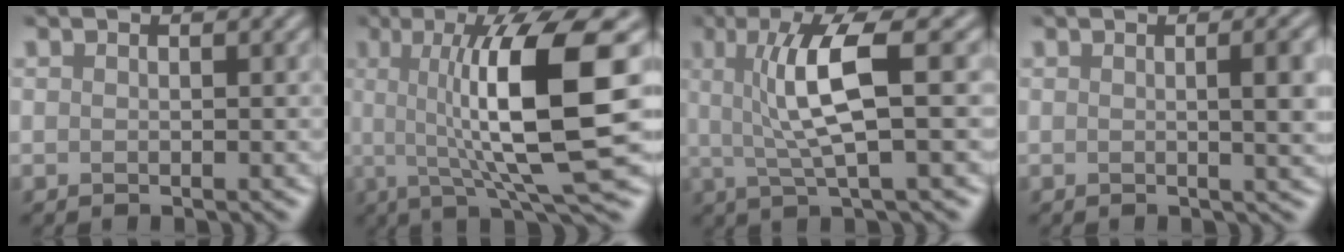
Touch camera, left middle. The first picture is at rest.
{"total": 11.5, "force": [1.0, 2.3, 11.2], "torque": [-0.152, 0.005, 0.025]}
{"total": 5.8, "force": [0.9, 0.9, 5.6], "torque": [-0.113, 0.007, 0.025]}
{"total": 4.8, "force": [0.4, 1.6, 4.6], "torque": [-0.034, 0.016, 0.007]}